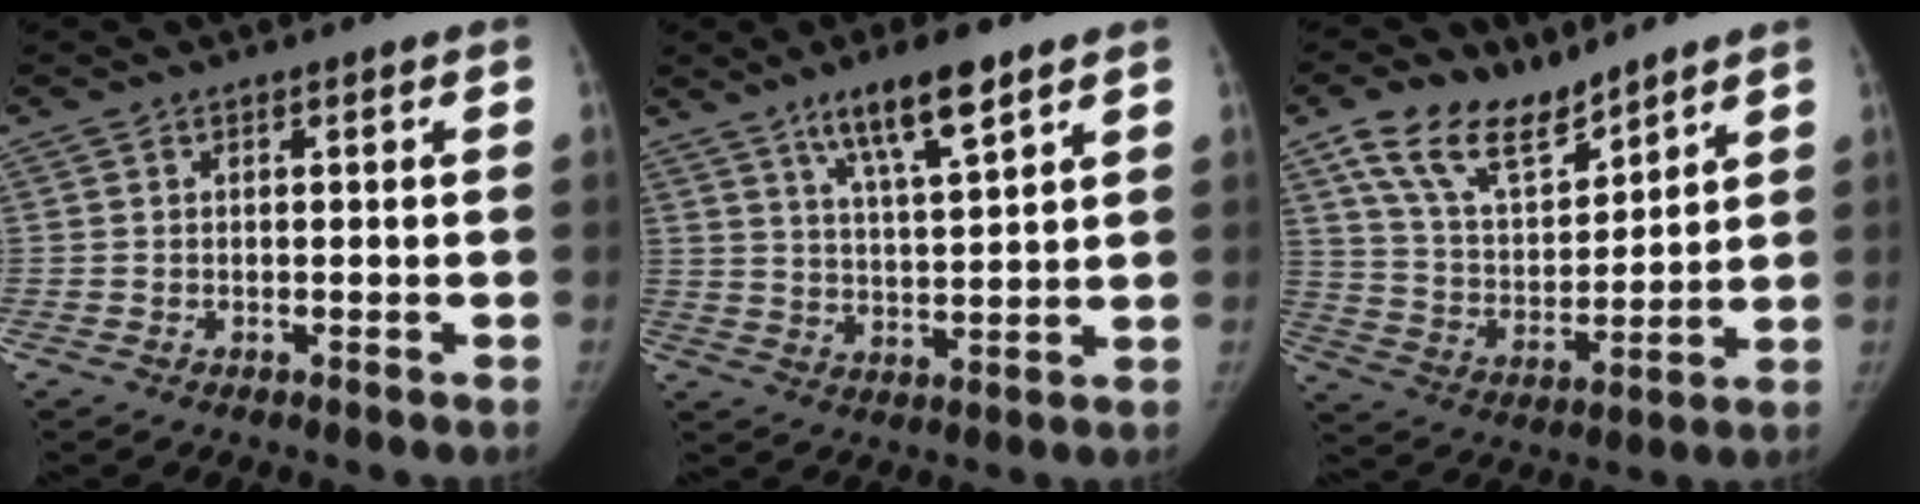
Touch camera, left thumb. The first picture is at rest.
{"total": 10.5, "force": [6.6, 2.0, 7.8], "torque": [-0.127, -0.031, 0.118]}
{"total": 14.3, "force": [10.2, 7.0, 7.2], "torque": [-0.101, -0.052, 0.199]}